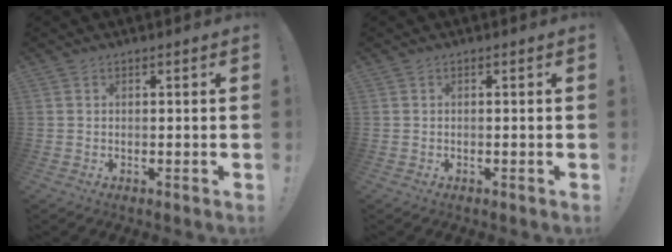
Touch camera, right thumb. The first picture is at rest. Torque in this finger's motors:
{"motor_torque": [-0.04, 0.04, 0.05, -0.02, 0.03]}